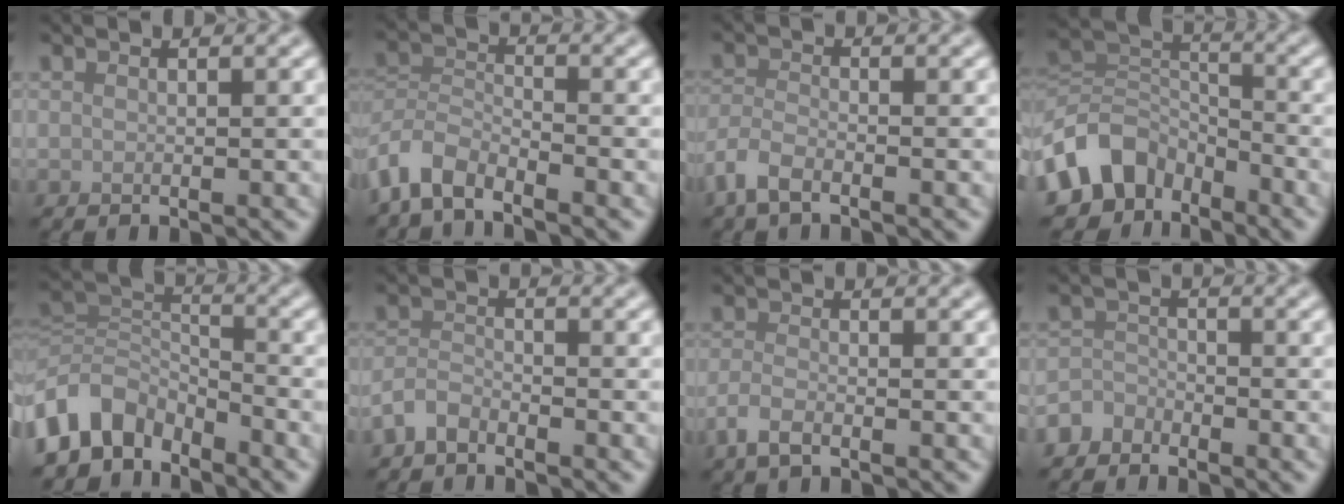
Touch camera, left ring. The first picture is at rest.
{"total": 4.2, "force": [-3.5, 1.5, 1.6], "torque": [-0.027, -0.001, -0.080]}
{"total": 2.7, "force": [-2.0, 1.0, 1.5], "torque": [-0.034, -0.002, -0.053]}
{"total": 6.9, "force": [-4.6, 4.6, 2.4], "torque": [-0.034, 0.000, -0.101]}
{"total": 6.3, "force": [-4.3, 3.8, 2.6], "torque": [-0.036, 0.002, -0.090]}
{"total": 2.0, "force": [-1.7, 0.8, 0.8], "torque": [-0.014, 0.005, -0.042]}
{"total": 2.1, "force": [-1.4, 0.7, 1.3], "torque": [-0.033, -0.004, -0.035]}
{"total": 2.0, "force": [-1.8, 1.0, 0.0], "torque": [0.002, 0.007, -0.043]}